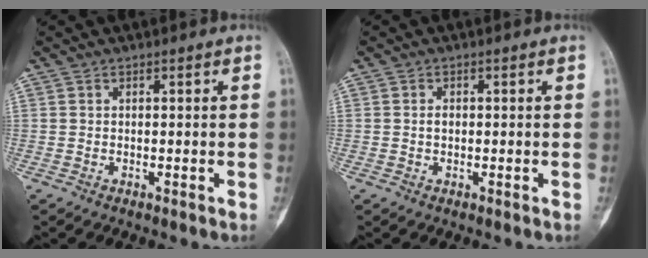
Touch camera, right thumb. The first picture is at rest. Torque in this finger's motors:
{"motor_torque": [0.22, 0.13, 0.07, -0.08, 0.01]}